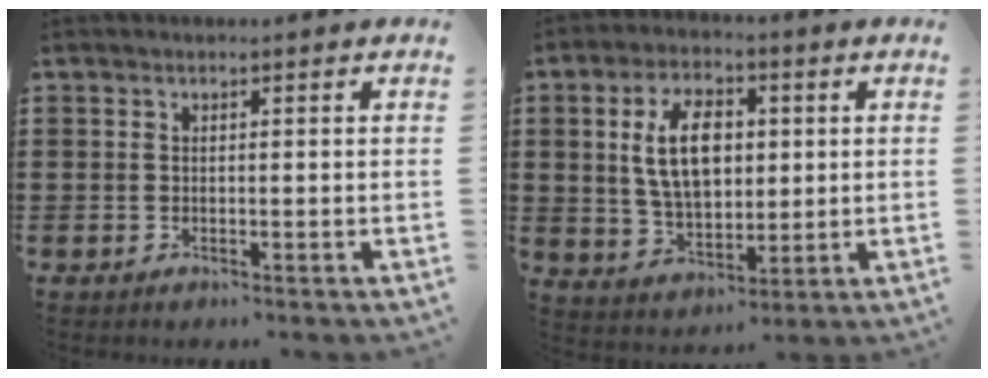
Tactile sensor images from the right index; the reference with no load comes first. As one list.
[{"total": 10.1, "force": [1.7, 5.9, 8.0], "torque": [-0.161, 0.010, 0.025]}]